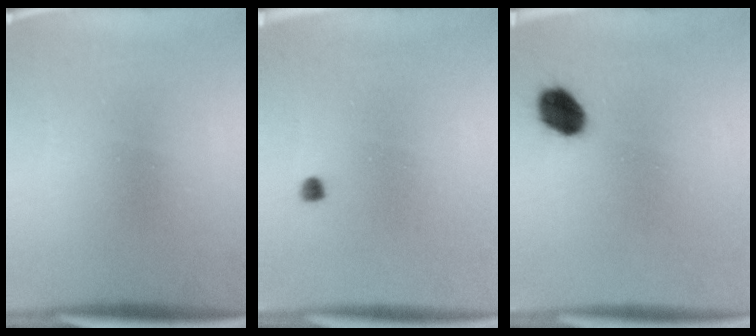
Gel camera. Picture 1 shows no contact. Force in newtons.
{"total": 1.0}
{"total": 6.4}